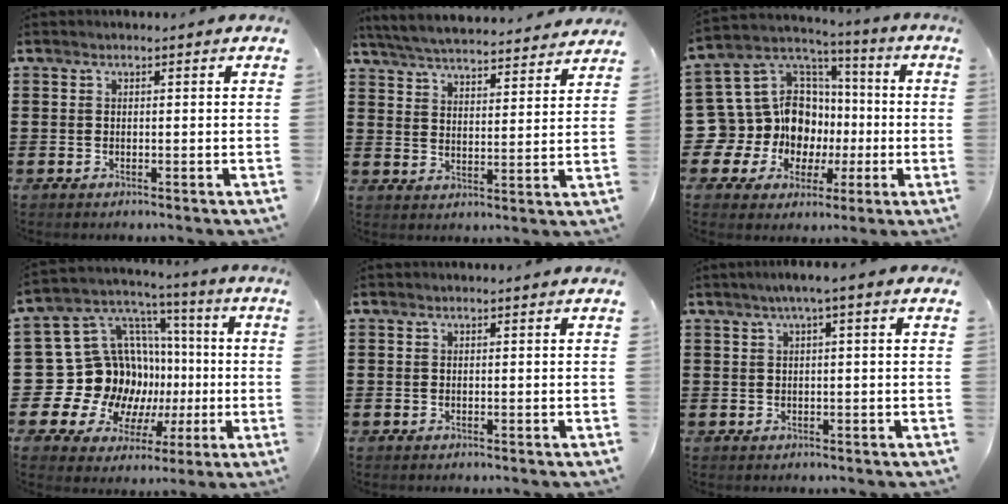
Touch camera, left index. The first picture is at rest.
{"total": 5.4, "force": [5.4, 0.0, 0.9], "torque": [-0.045, -0.035, 0.092]}
{"total": 14.3, "force": [-1.2, 13.1, 5.6], "torque": [-0.156, -0.020, -0.003]}
{"total": 17.7, "force": [-1.9, 16.2, 6.9], "torque": [-0.166, -0.039, 0.013]}
{"total": 0.0}
{"total": 2.0, "force": [0.4, -0.1, 2.0], "torque": [-0.035, -0.002, 0.006]}